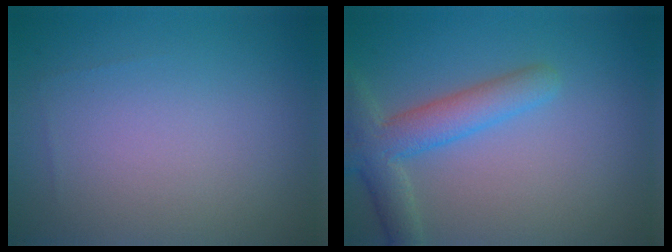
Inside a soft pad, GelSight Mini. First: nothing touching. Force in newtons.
{"total": 4.3, "press": 4.3, "slide": 0.3}